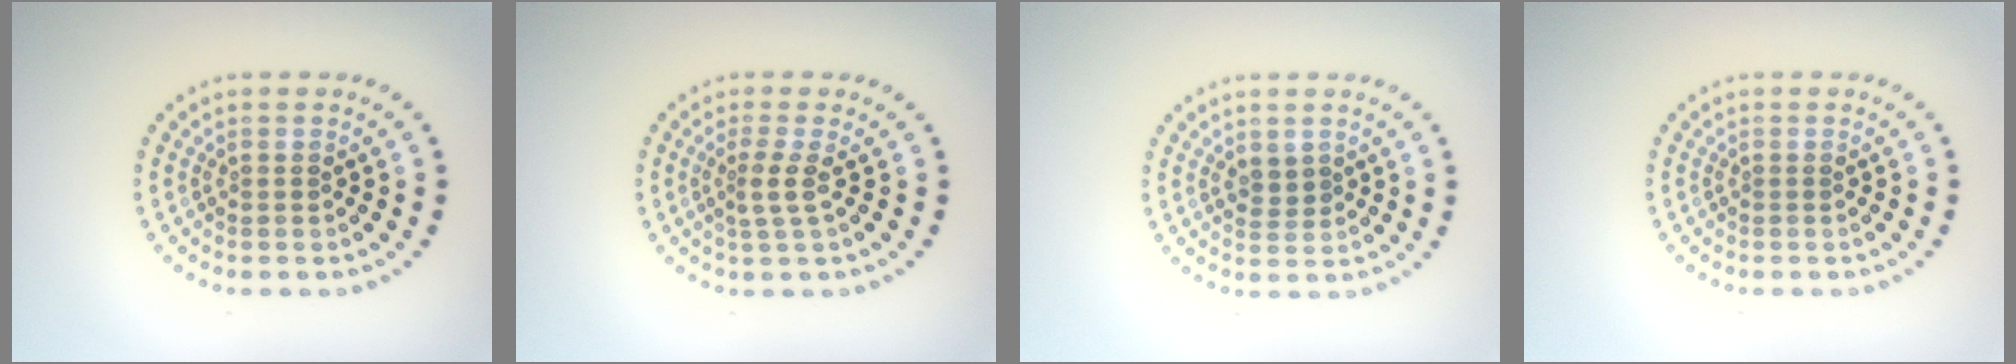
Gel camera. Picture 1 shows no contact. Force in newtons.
{"total": 1.8, "press": 1.2, "slide": 1.4}
{"total": 1.1, "press": 0.9, "slide": 0.5}
{"total": 0.0}